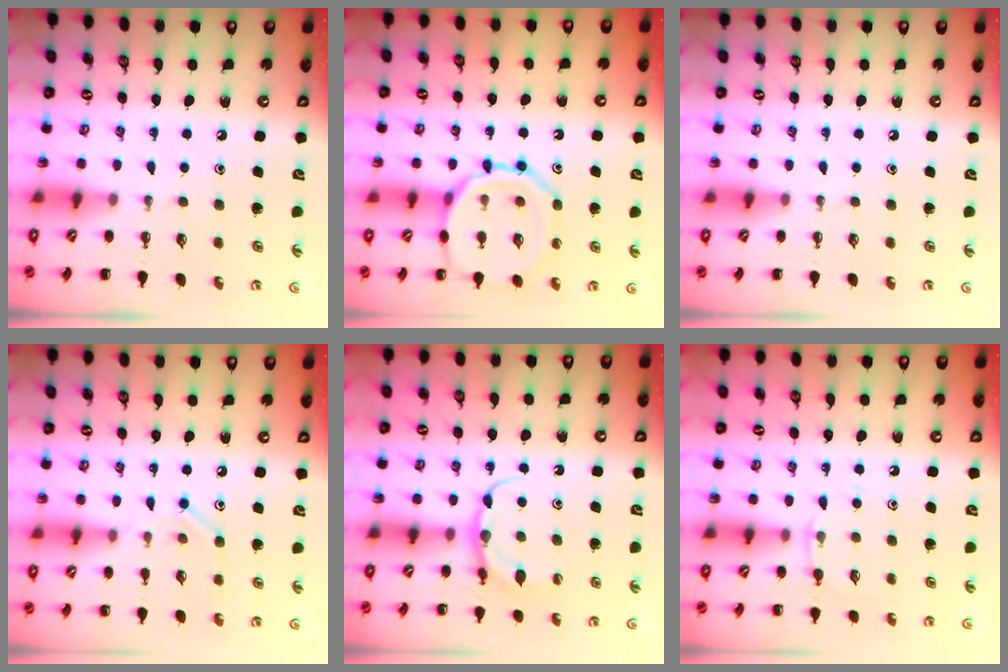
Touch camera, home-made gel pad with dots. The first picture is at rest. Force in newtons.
{"total": 12.9, "press": 12.9, "slide": 1.2}
{"total": 0.0}
{"total": 7.5, "press": 7.4, "slide": 1.4}
{"total": 5.9, "press": 5.9, "slide": 0.3}
{"total": 5.8, "press": 5.5, "slide": 1.9}